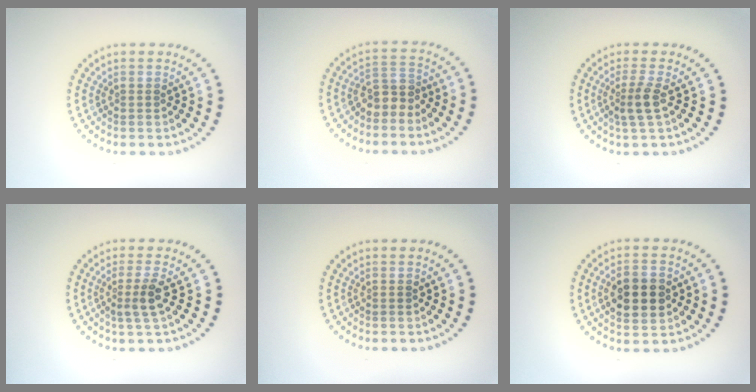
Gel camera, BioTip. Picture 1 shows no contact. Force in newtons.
{"total": 2.4, "press": 2.0, "slide": 1.4}
{"total": 2.3, "press": 1.9, "slide": 1.4}
{"total": 2.3, "press": 1.7, "slide": 1.5}
{"total": 0.0}
{"total": 4.6, "press": 4.6, "slide": 0.2}